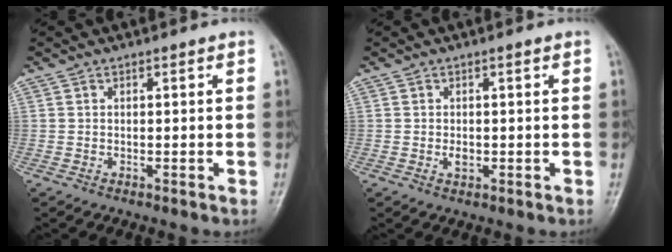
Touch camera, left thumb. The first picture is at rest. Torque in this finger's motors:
{"motor_torque": [0.16, 0.40, 0.15, 0.14, 0.00]}